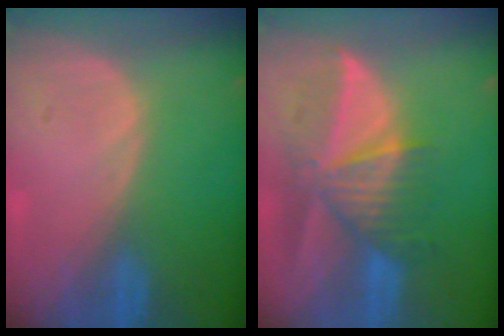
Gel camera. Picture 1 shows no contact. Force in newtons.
{"total": 9.2, "press": 8.3, "slide": 4.0}